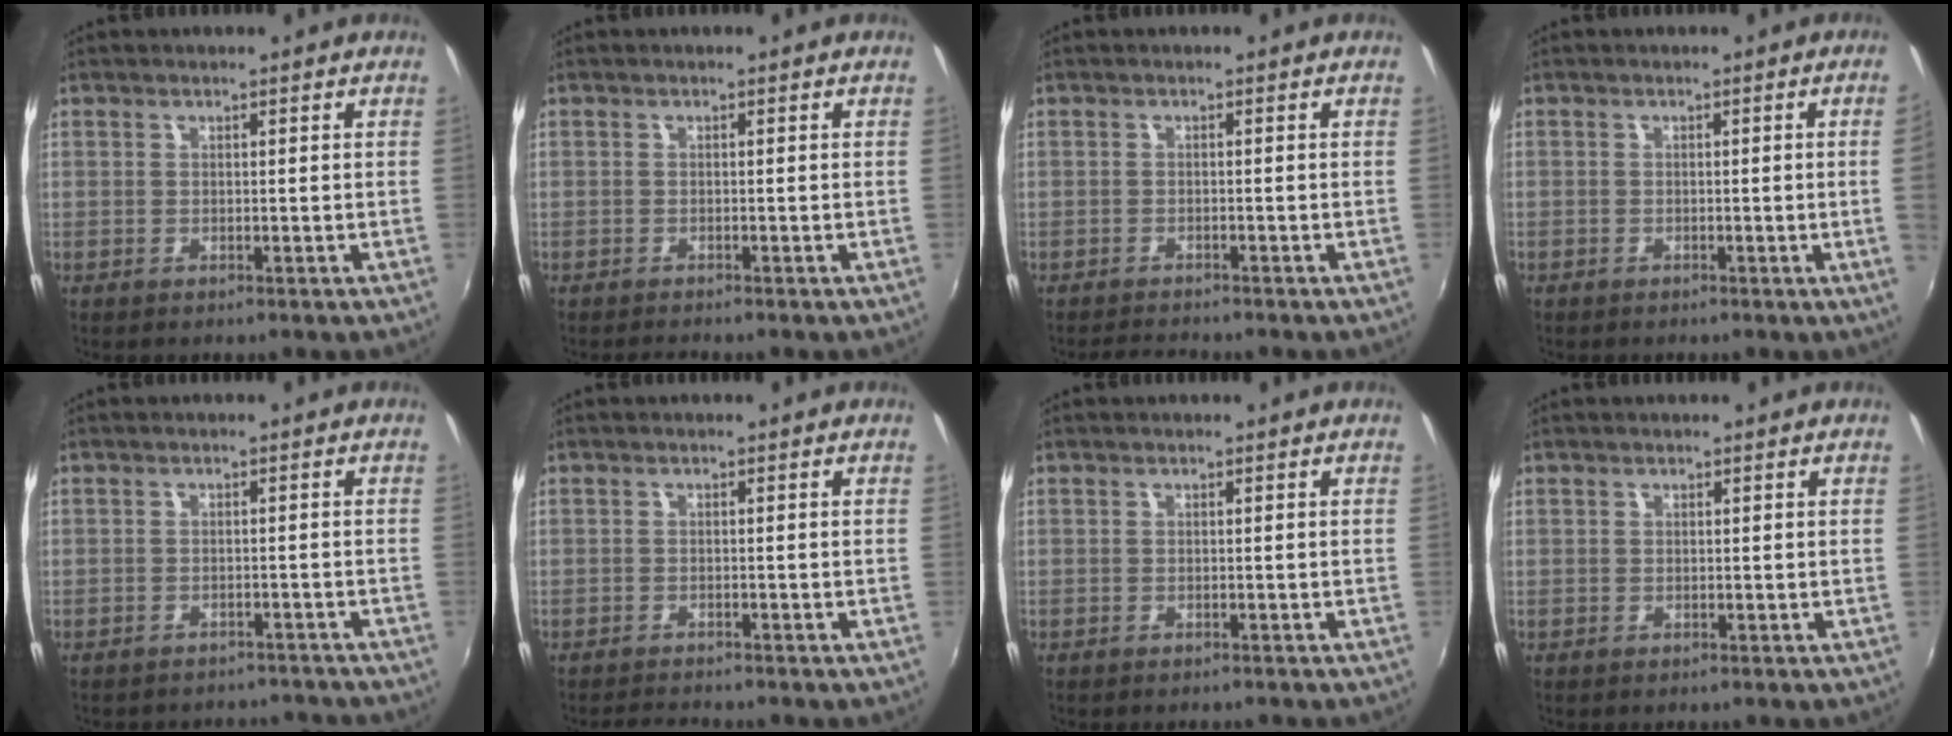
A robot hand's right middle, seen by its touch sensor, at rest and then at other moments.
{"total": 1.0, "force": [-1.0, -0.1, 0.1], "torque": [-0.001, -0.008, -0.019]}
{"total": 2.9, "force": [-2.8, 0.1, 0.5], "torque": [-0.023, -0.009, -0.051]}
{"total": 2.1, "force": [-0.3, -1.3, 1.7], "torque": [-0.026, -0.011, 0.001]}
{"total": 7.7, "force": [-6.9, 3.1, 1.5], "torque": [-0.033, 0.011, -0.081]}
{"total": 2.5, "force": [-2.4, 0.1, 0.4], "torque": [-0.019, -0.010, -0.045]}
{"total": 0.7, "force": [-0.7, 0.2, 0.2], "torque": [-0.005, -0.001, -0.010]}
{"total": 0.0}